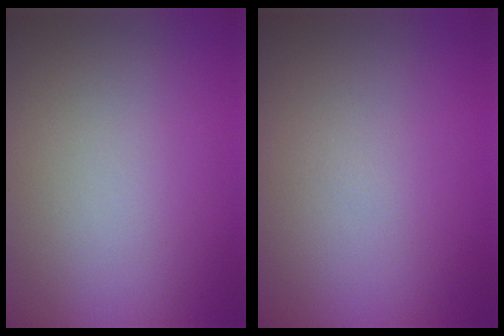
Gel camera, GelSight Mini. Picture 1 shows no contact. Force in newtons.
{"total": 0.0}